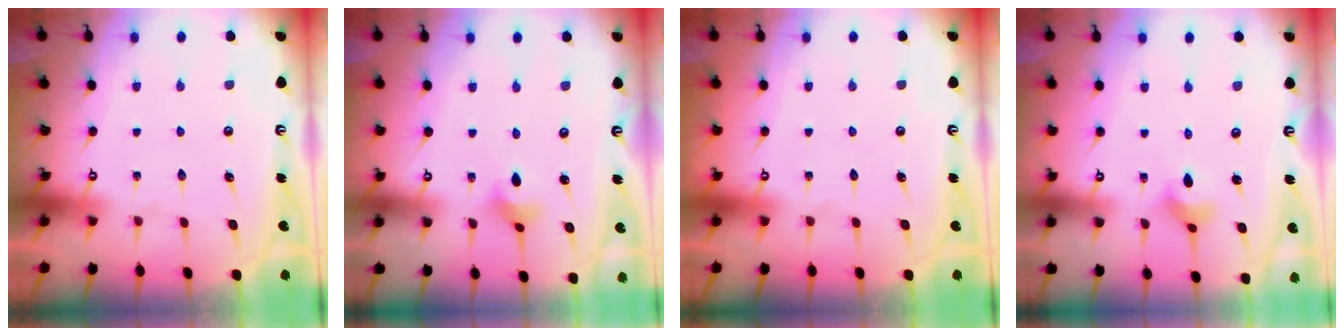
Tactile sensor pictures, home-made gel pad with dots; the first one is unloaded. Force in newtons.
{"total": 3.0, "press": 2.9, "slide": 0.7}
{"total": 0.0}
{"total": 4.3, "press": 4.2, "slide": 0.9}